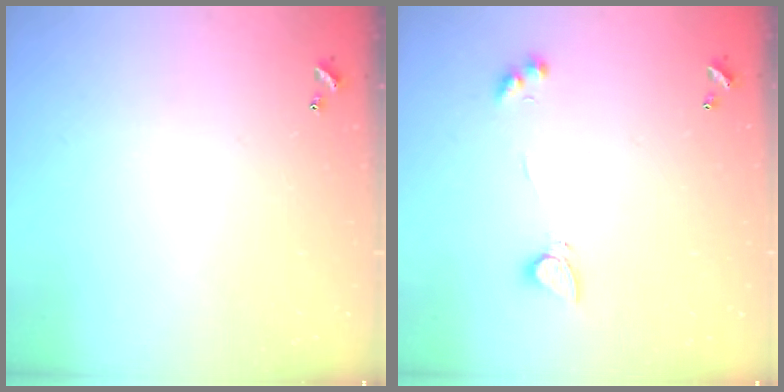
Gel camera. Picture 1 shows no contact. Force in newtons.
{"total": 3.1, "press": 3.1, "slide": 0.6}